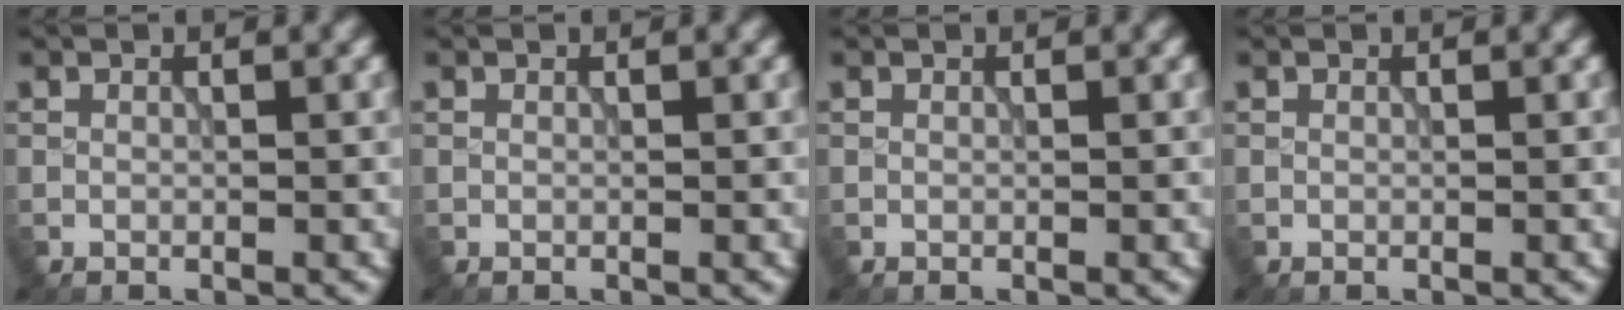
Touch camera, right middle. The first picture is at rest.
{"total": 0.0}
{"total": 0.0}
{"total": 0.0}